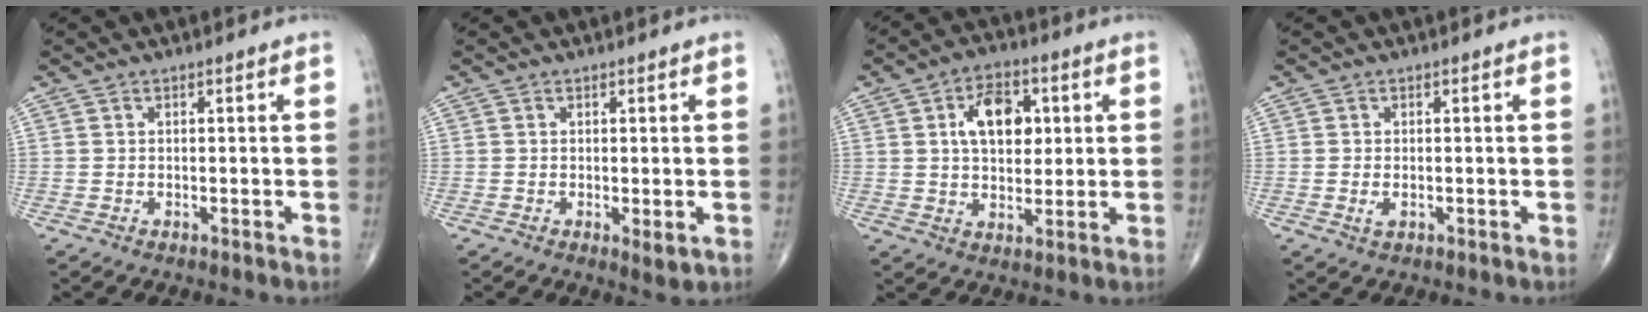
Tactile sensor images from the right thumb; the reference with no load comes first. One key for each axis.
{"total": 2.1, "fx": -0.4, "fy": 0.7, "fz": 2.0, "tx": -0.028, "ty": -0.008, "tz": -0.005}
{"total": 10.6, "fx": 2.7, "fy": 6.6, "fz": 7.9, "tx": -0.099, "ty": -0.001, "tz": 0.044}
{"total": 1.5, "fx": -0.4, "fy": 0.8, "fz": 1.2, "tx": -0.024, "ty": -0.002, "tz": -0.007}